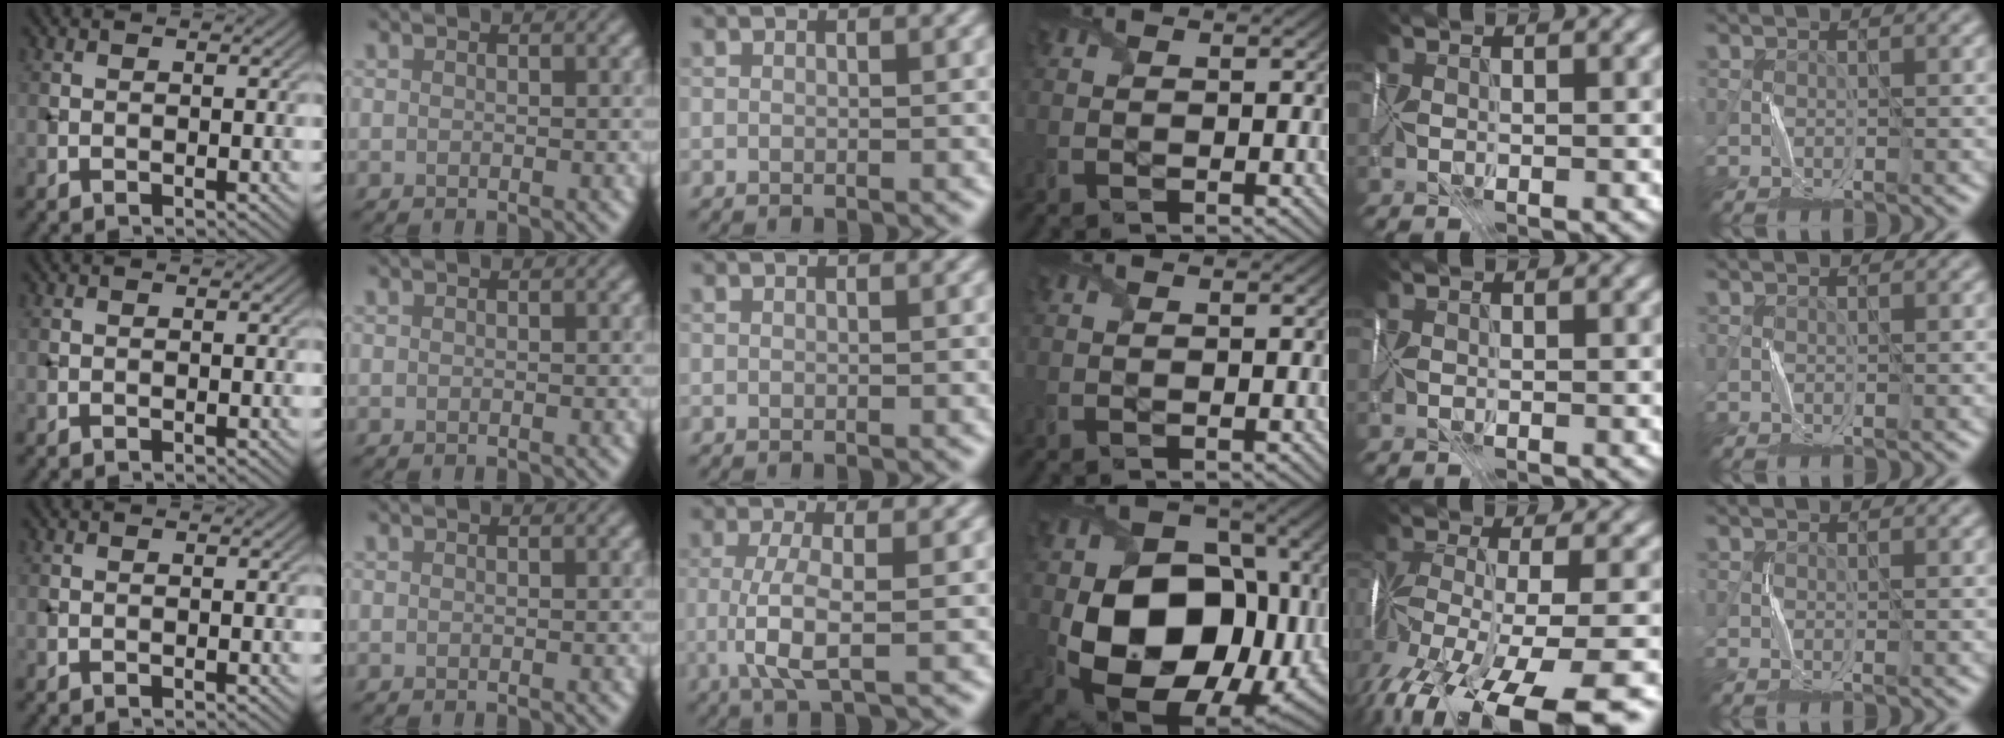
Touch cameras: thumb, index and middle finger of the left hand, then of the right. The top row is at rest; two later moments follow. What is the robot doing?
{"motion": "fold", "object": "map"}